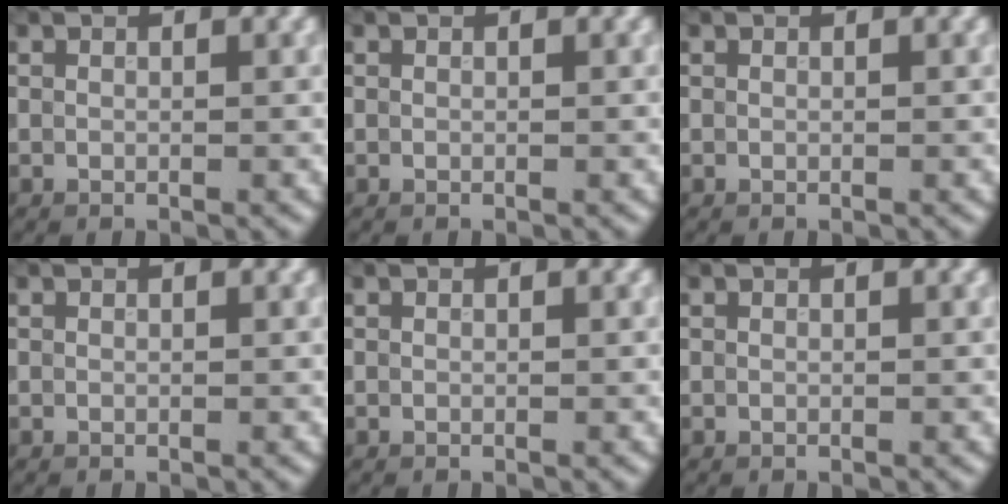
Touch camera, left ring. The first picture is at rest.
{"total": 0.0}
{"total": 0.0}
{"total": 0.0}
{"total": 0.0}
{"total": 0.0}